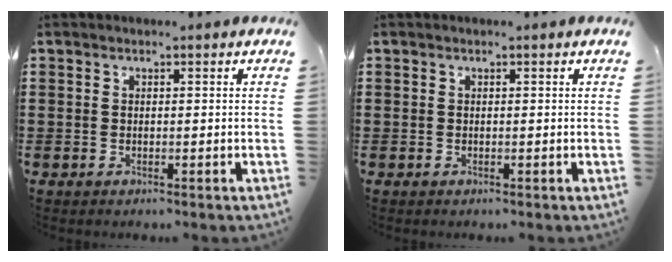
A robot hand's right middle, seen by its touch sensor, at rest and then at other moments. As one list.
[{"total": 0.0}]